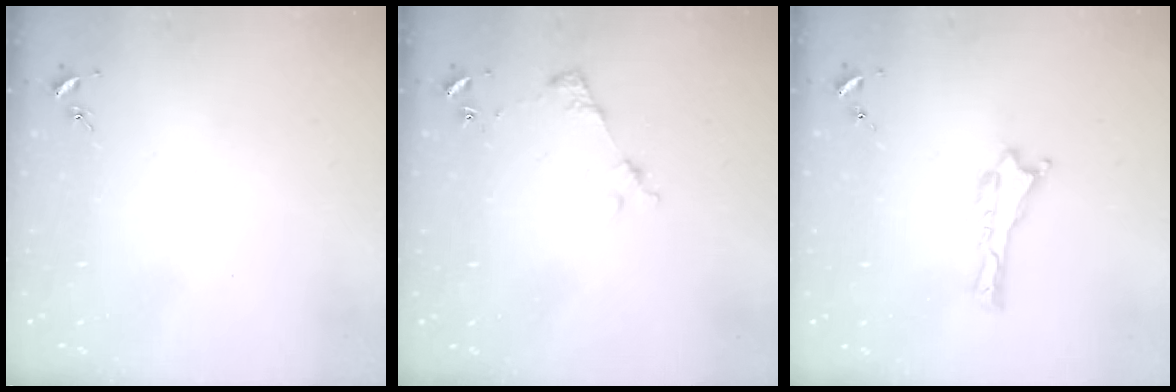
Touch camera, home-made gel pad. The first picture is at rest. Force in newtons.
{"total": 2.9, "press": 2.9, "slide": 0.4}
{"total": 0.0}